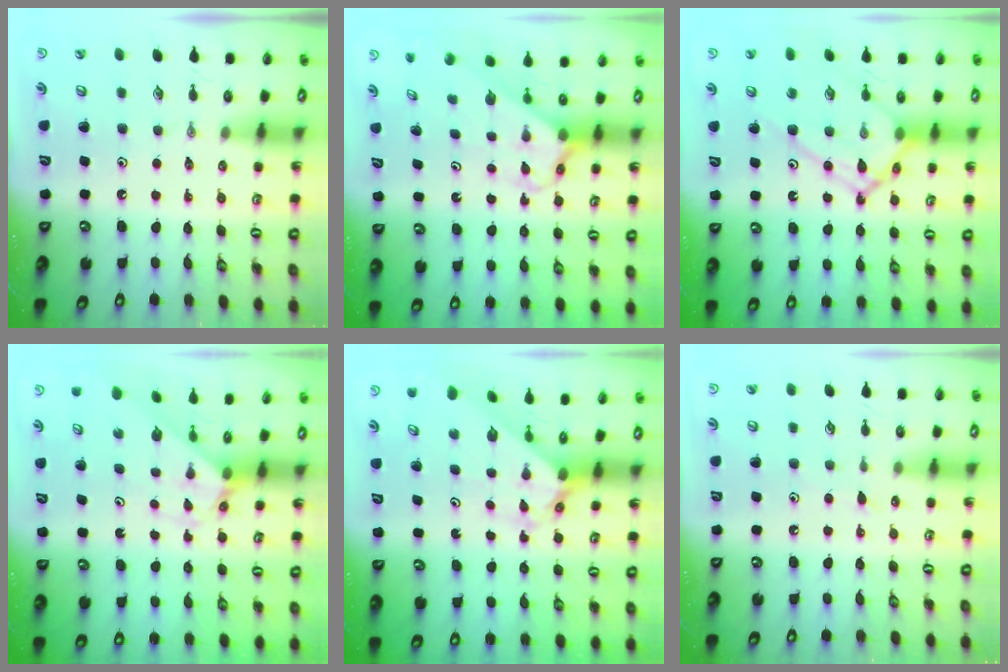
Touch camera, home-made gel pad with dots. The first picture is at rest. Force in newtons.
{"total": 2.5, "press": 2.5, "slide": 0.2}
{"total": 12.6, "press": 12.6, "slide": 1.1}
{"total": 2.2, "press": 2.2, "slide": 0.2}
{"total": 2.4, "press": 2.4, "slide": 0.2}
{"total": 5.1, "press": 5.0, "slide": 0.7}